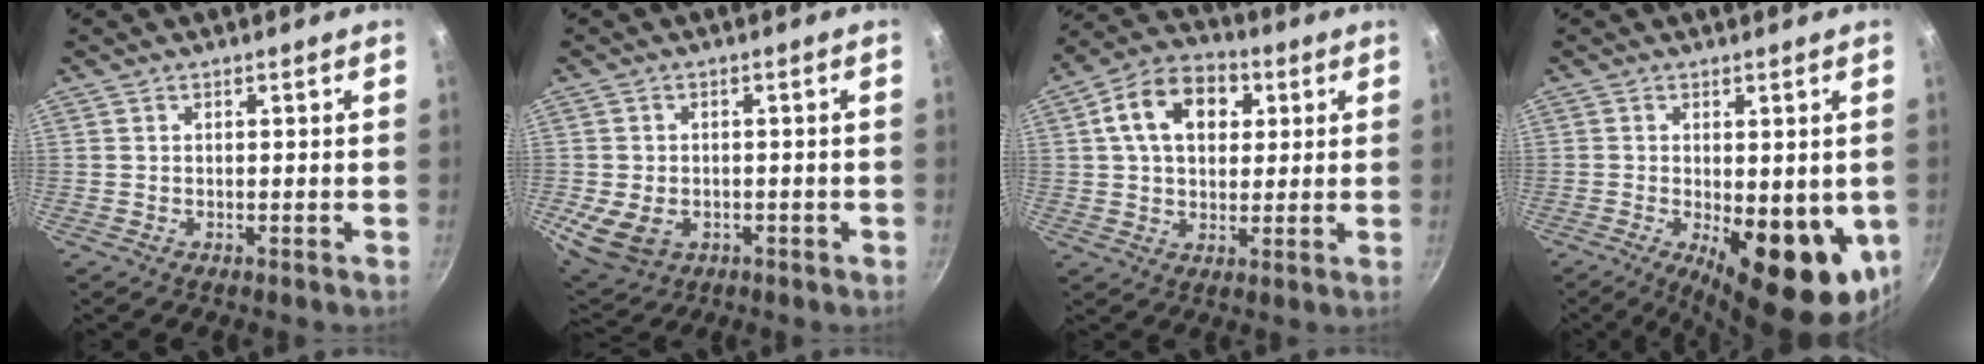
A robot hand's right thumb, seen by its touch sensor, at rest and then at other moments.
{"total": 8.7, "force": [-2.0, 6.5, 5.4], "torque": [-0.088, 0.003, -0.018]}
{"total": 13.2, "force": [3.7, 9.2, 8.7], "torque": [-0.121, 0.012, 0.046]}
{"total": 16.5, "force": [-2.9, 6.9, 14.6], "torque": [-0.172, -0.028, -0.026]}